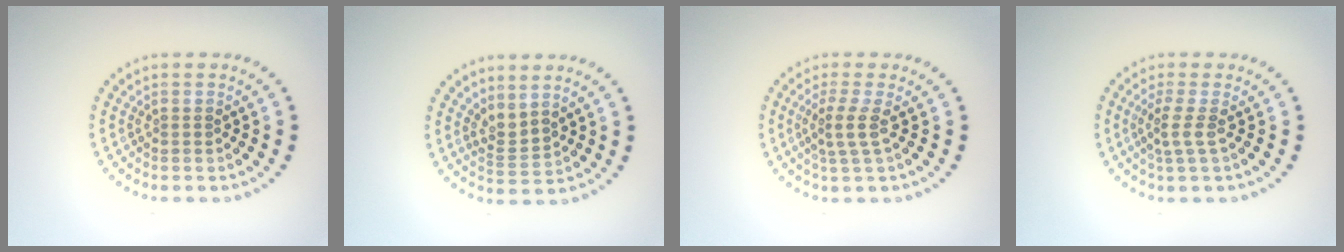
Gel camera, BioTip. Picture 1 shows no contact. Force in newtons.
{"total": 2.1, "press": 1.4, "slide": 1.6}
{"total": 2.1, "press": 1.5, "slide": 1.5}
{"total": 1.8, "press": 1.4, "slide": 1.2}